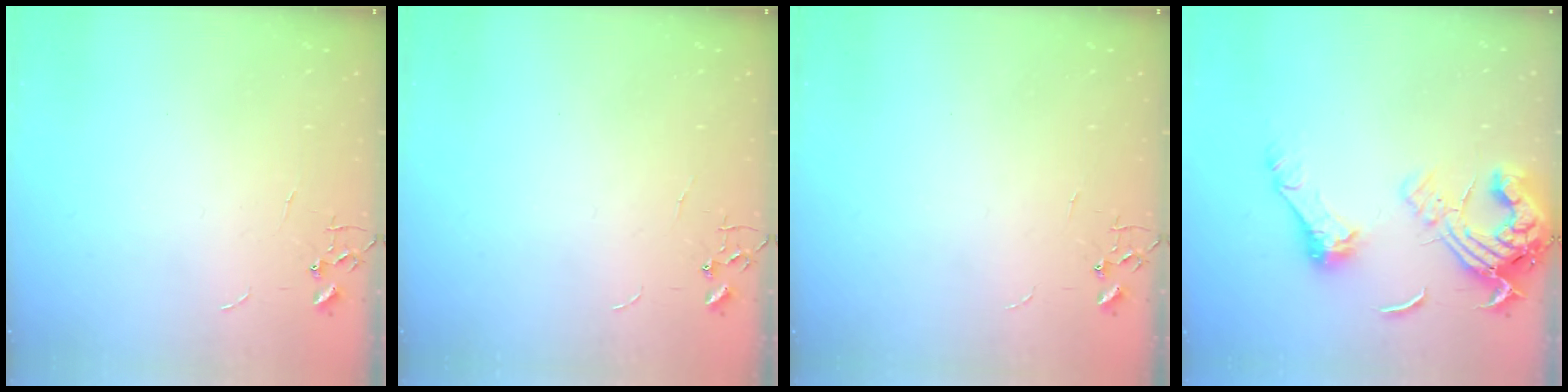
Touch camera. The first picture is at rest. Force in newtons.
{"total": 0.0}
{"total": 0.0}
{"total": 17.0, "press": 16.9, "slide": 1.9}